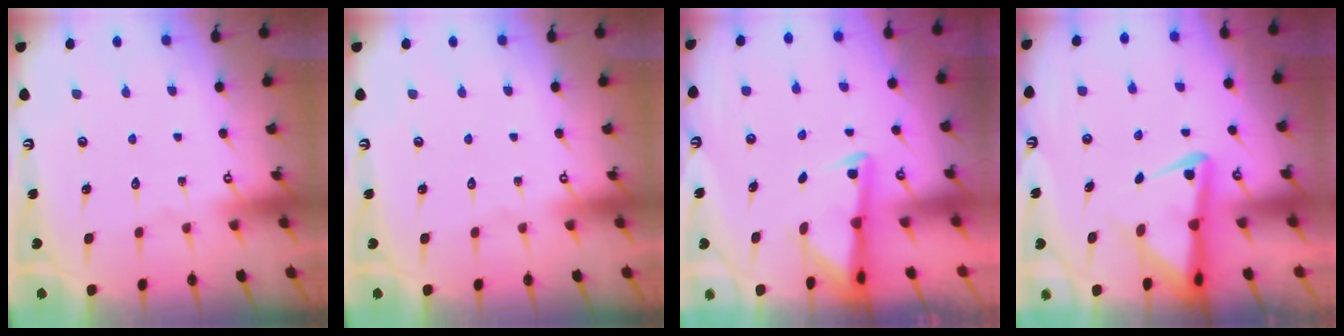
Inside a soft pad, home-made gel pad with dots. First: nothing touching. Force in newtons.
{"total": 0.0}
{"total": 2.8, "press": 2.7, "slide": 0.7}
{"total": 5.5, "press": 5.4, "slide": 1.2}